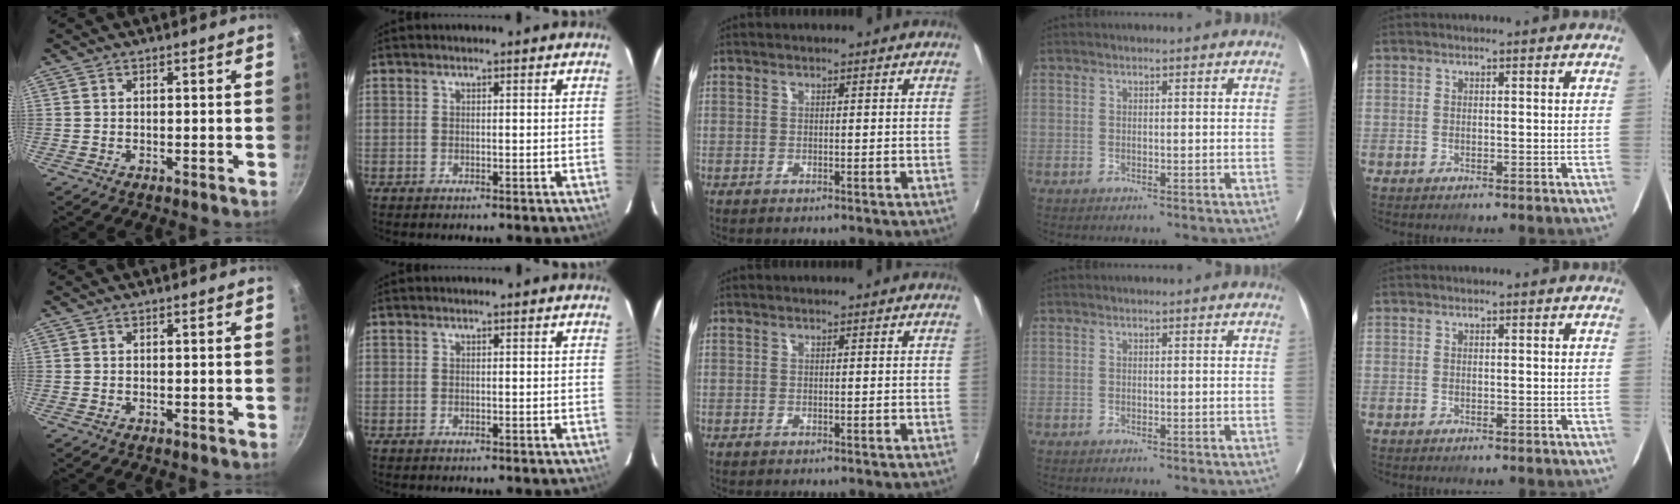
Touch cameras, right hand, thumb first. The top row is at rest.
{}